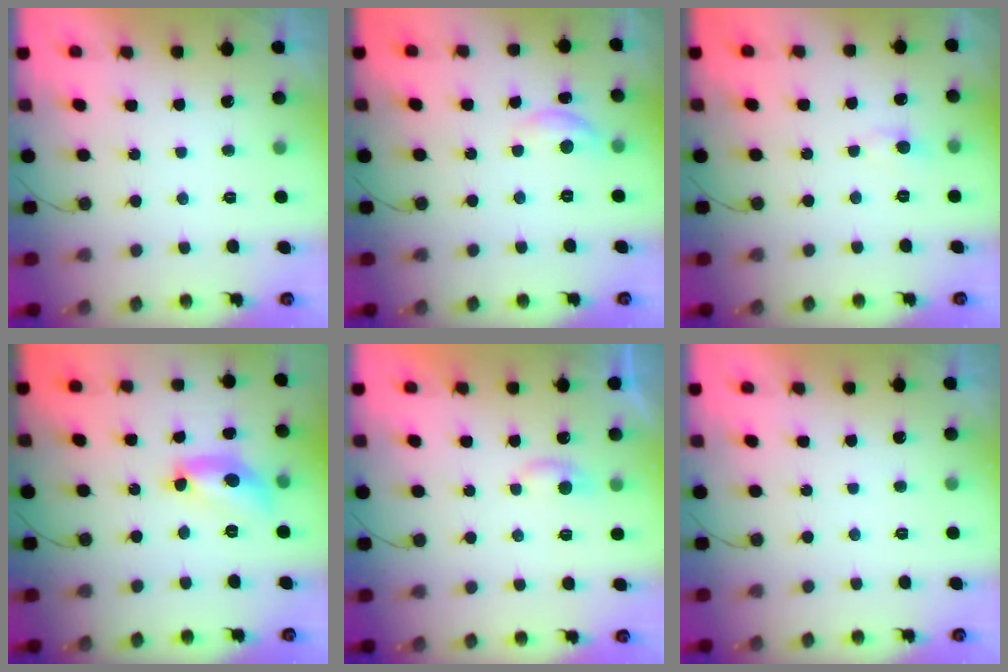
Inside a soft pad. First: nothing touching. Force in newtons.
{"total": 6.9, "press": 6.9, "slide": 0.5}
{"total": 4.4, "press": 4.3, "slide": 0.7}
{"total": 14.6, "press": 14.5, "slide": 1.0}
{"total": 3.6, "press": 3.6, "slide": 0.5}
{"total": 0.0}